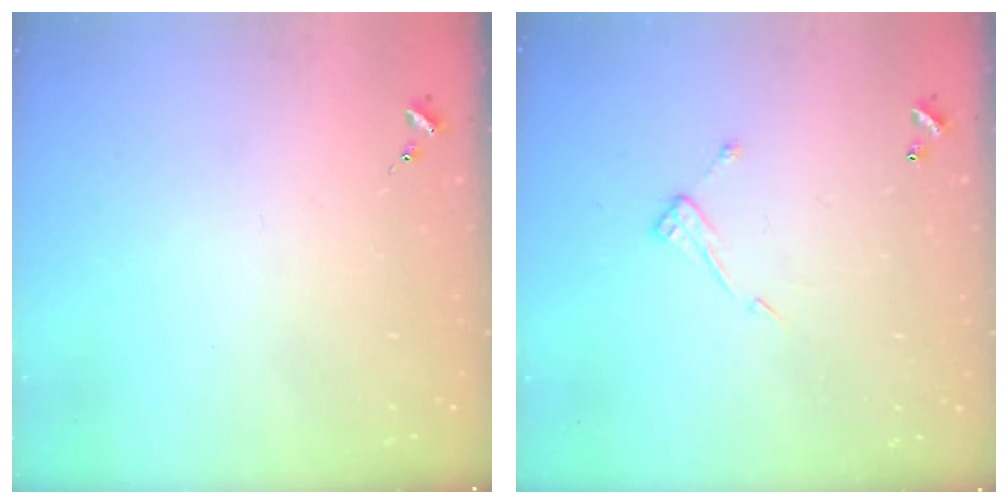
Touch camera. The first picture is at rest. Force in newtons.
{"total": 7.7, "press": 7.7, "slide": 0.2}